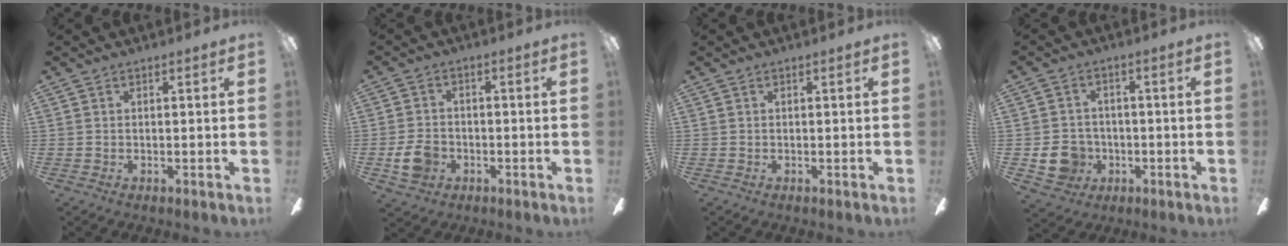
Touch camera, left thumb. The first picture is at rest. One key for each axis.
{"total": 7.1, "fx": -2.4, "fy": 5.5, "fz": 3.7, "tx": -0.078, "ty": 0.012, "tz": -0.044}
{"total": 0.0}
{"total": 8.5, "fx": -2.1, "fy": 7.7, "fz": 2.9, "tx": -0.074, "ty": 0.010, "tz": -0.036}